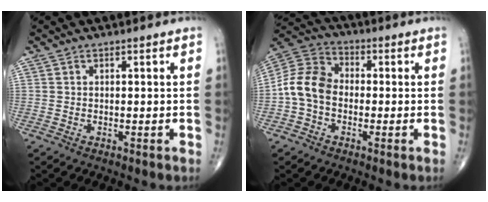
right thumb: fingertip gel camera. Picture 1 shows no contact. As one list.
[{"total": 9.8, "force": [-1.6, 7.3, 6.4], "torque": [-0.116, 0.032, -0.045]}]